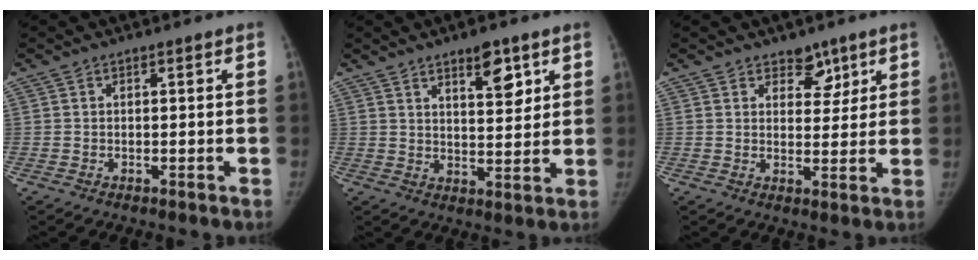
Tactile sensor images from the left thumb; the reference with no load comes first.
{"total": 7.6, "force": [4.4, 3.0, 5.4], "torque": [-0.061, -0.029, 0.066]}
{"total": 5.0, "force": [3.3, 3.2, 2.0], "torque": [0.007, -0.020, 0.050]}